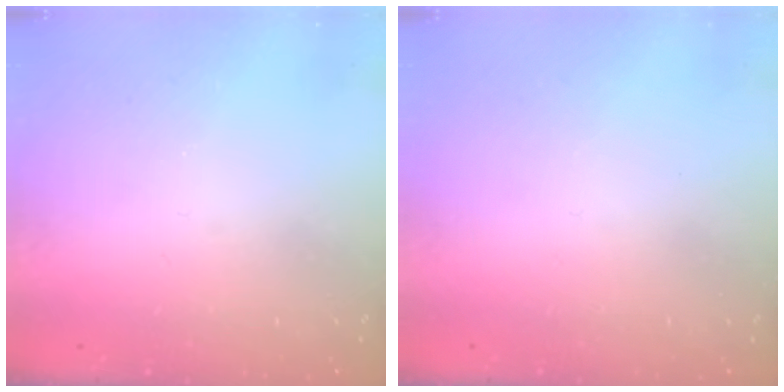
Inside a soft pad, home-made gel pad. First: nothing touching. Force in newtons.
{"total": 1.6, "press": 1.6, "slide": 0.1}